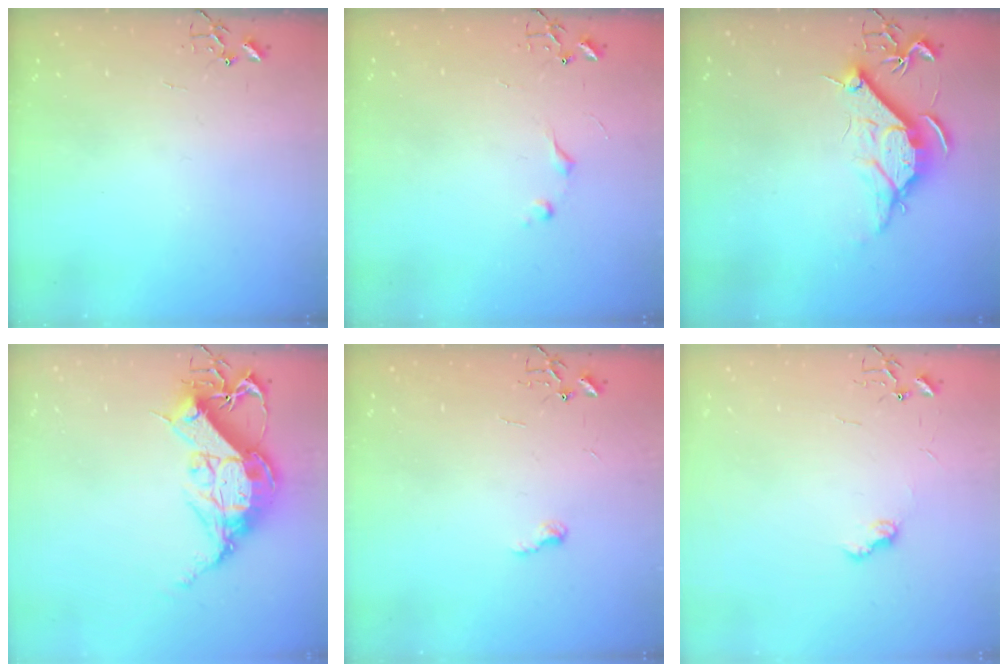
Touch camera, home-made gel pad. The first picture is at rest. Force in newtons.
{"total": 5.2, "press": 5.1, "slide": 0.7}
{"total": 12.2, "press": 12.2, "slide": 1.1}
{"total": 15.7, "press": 15.6, "slide": 1.4}
{"total": 5.9, "press": 5.9, "slide": 0.4}
{"total": 6.4, "press": 6.4, "slide": 0.8}